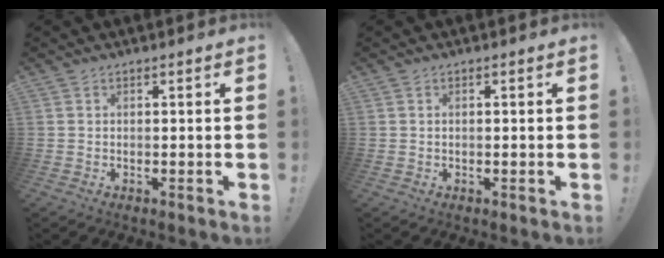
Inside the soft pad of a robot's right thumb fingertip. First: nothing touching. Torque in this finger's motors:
{"motor_torque": [-0.06, -0.24, 0.26, -0.11, 0.08]}